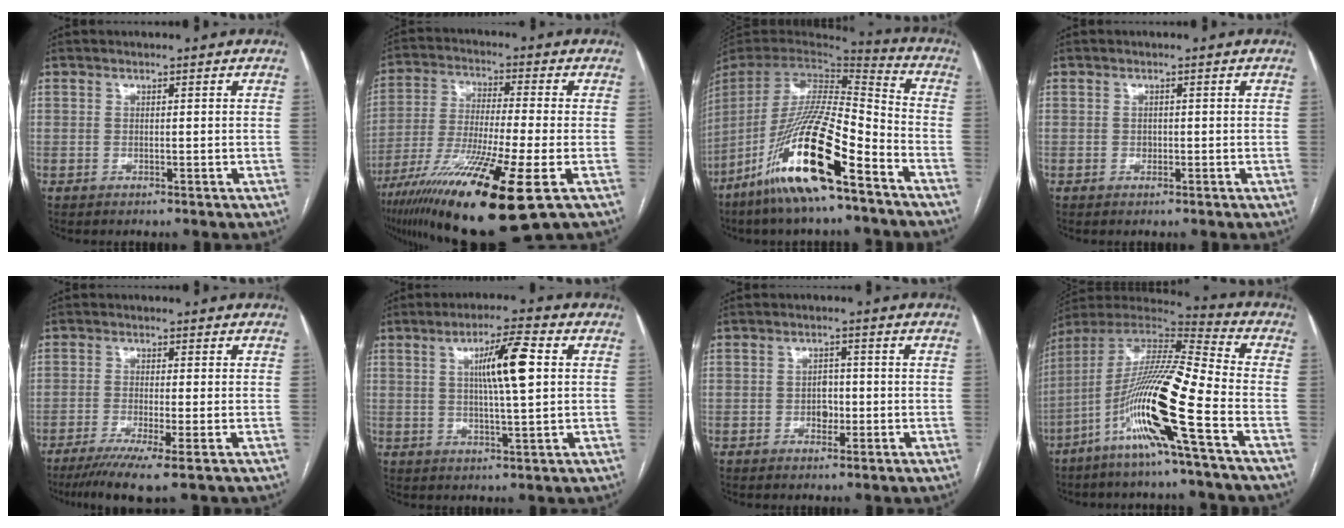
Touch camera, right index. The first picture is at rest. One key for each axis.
{"total": 19.2, "fx": -9.5, "fy": 0.8, "fz": 16.7, "tx": -0.302, "ty": -0.048, "tz": -0.164}
{"total": 21.7, "fx": -12.7, "fy": 2.9, "fz": 17.3, "tx": -0.357, "ty": -0.041, "tz": -0.242}
{"total": 0.8, "fx": -0.1, "fy": 0.7, "fz": 0.4, "tx": -0.005, "ty": 0.002, "tz": -0.001}
{"total": 7.2, "fx": -4.6, "fy": -0.3, "fz": 5.5, "tx": -0.086, "ty": -0.019, "tz": -0.076}
{"total": 8.6, "fx": 1.8, "fy": 0.5, "fz": 8.4, "tx": -0.144, "ty": 0.007, "tz": 0.031}
{"total": 2.7, "fx": -0.6, "fy": 1.9, "fz": 1.8, "tx": -0.022, "ty": 0.006, "tz": -0.007}
{"total": 18.2, "fx": -7.5, "fy": -0.7, "fz": 16.6, "tx": -0.327, "ty": -0.020, "tz": -0.152}